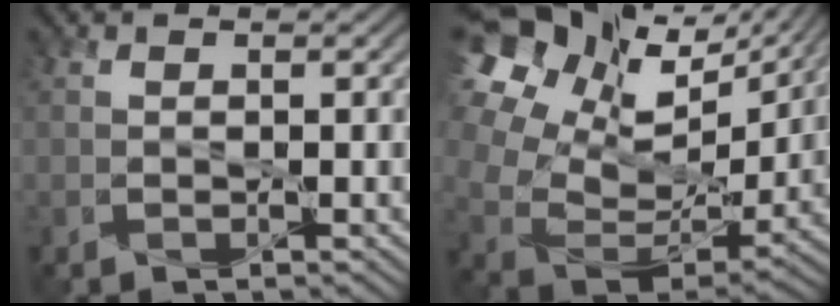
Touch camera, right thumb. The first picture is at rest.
{"total": 20.0, "force": [11.7, 12.4, 10.6], "torque": [-0.259, 0.058, 0.215]}